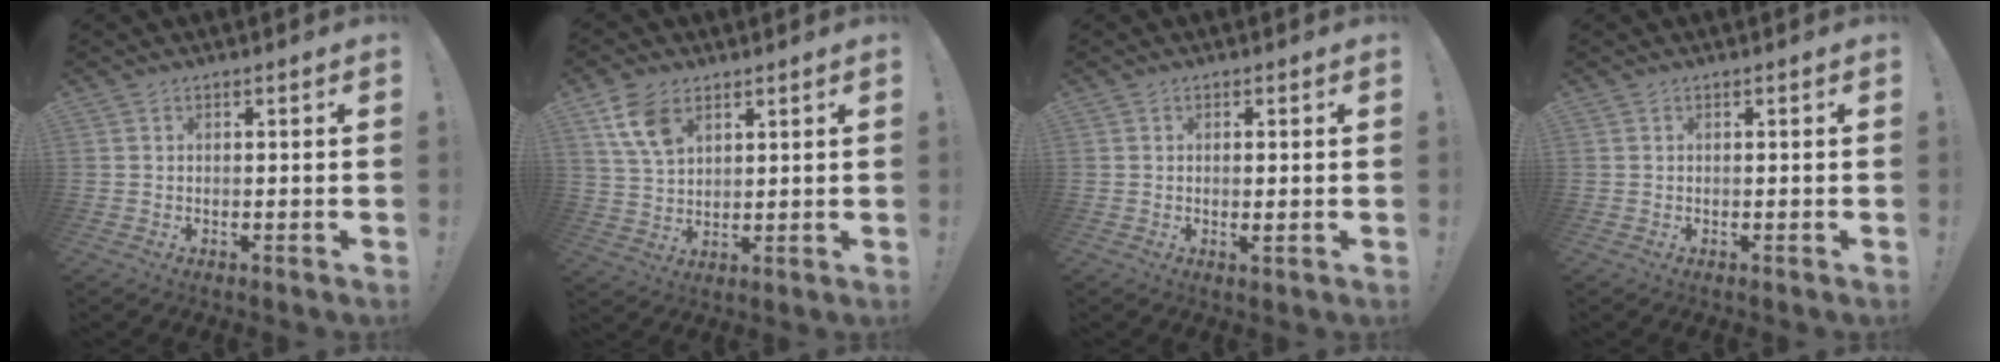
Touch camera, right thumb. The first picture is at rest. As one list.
[{"total": 9.1, "force": [4.9, 5.4, 5.5], "torque": [-0.100, -0.018, 0.095]}, {"total": 1.5, "force": [0.2, 0.1, 1.5], "torque": [-0.025, -0.003, 0.002]}, {"total": 0.0}]